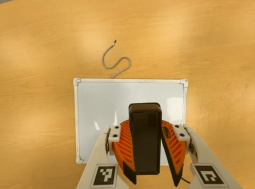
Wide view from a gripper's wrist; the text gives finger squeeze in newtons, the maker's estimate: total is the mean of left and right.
{"total": 9.9, "left": 9.6, "right": 10.2}